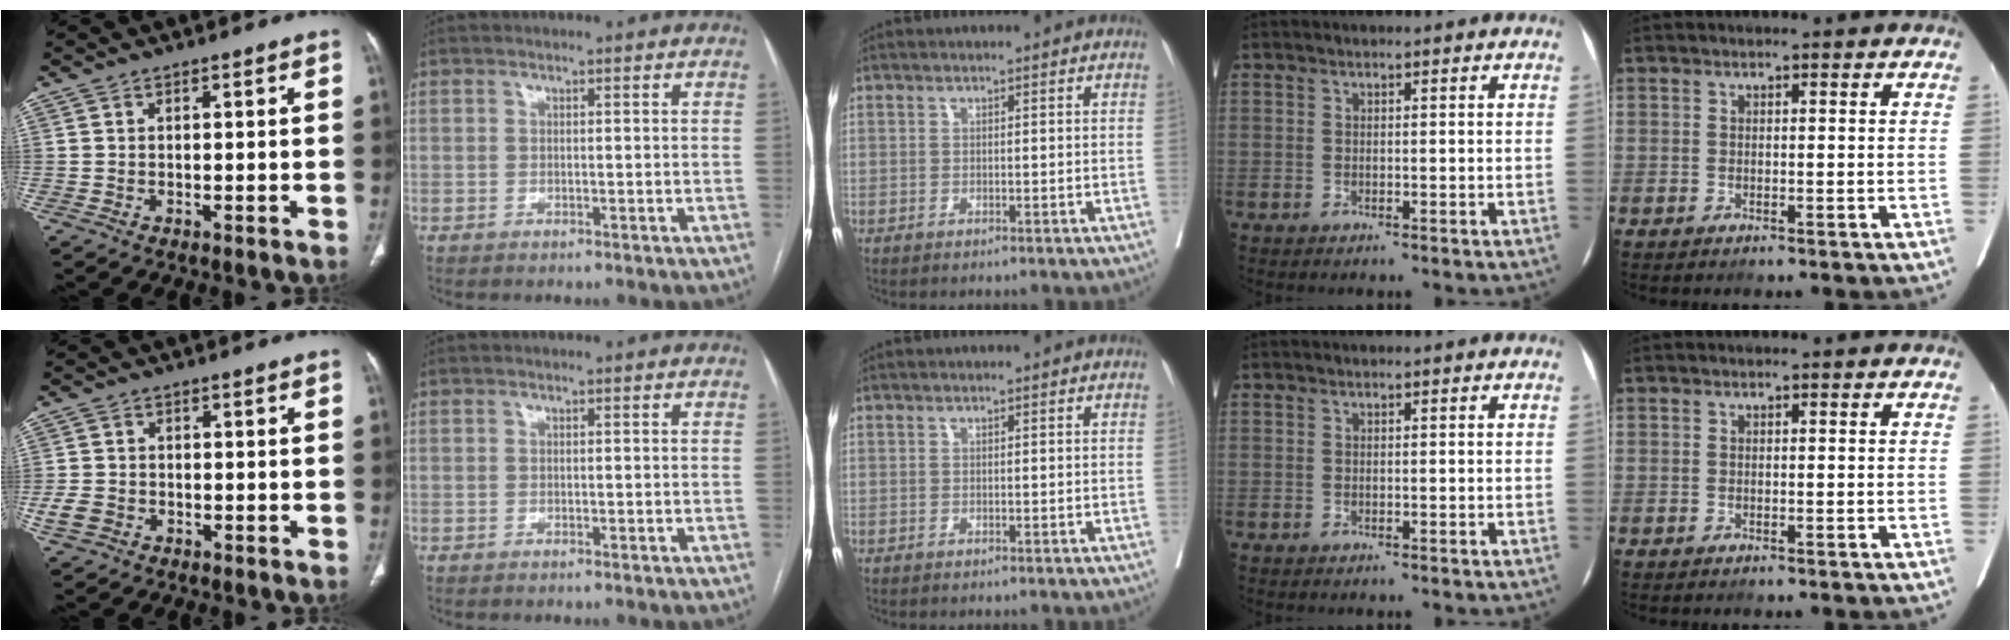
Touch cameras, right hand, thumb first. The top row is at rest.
{"thumb": {"total": 3.7, "force": [-1.4, 2.9, 1.8], "torque": [-0.039, 0.010, -0.024]}}